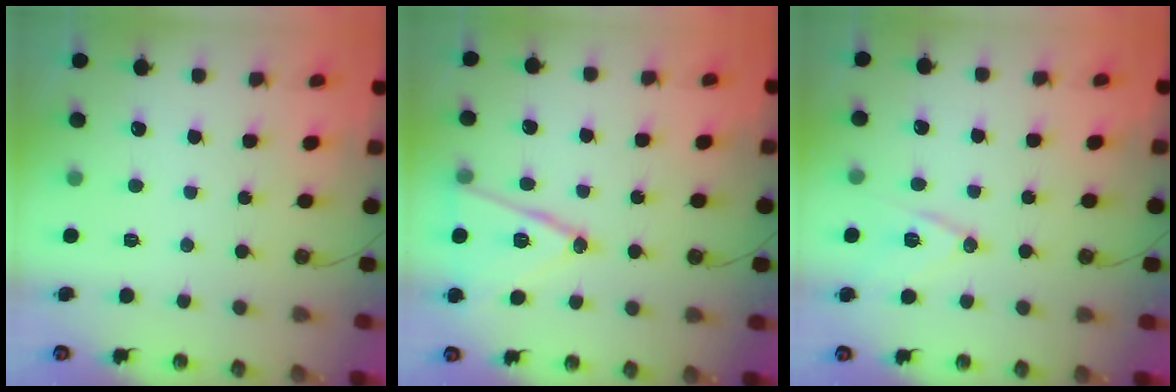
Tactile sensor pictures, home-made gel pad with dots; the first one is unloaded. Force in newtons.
{"total": 14.7, "press": 14.4, "slide": 3.4}
{"total": 11.5, "press": 11.0, "slide": 3.3}